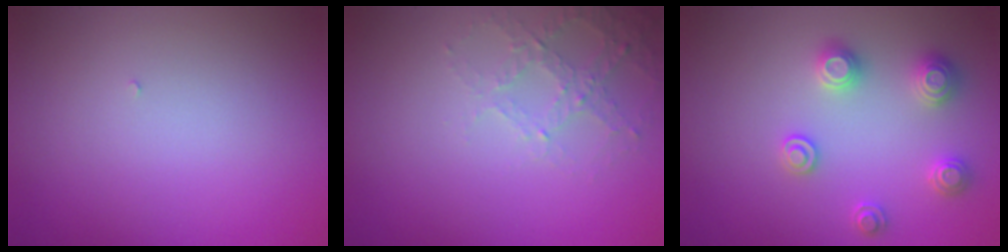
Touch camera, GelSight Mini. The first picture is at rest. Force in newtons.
{"total": 2.6, "press": 2.5, "slide": 0.8}
{"total": 2.8, "press": 2.8, "slide": 0.5}